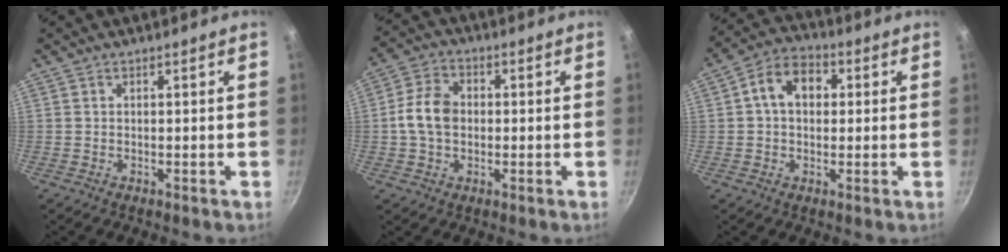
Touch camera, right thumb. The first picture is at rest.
{"total": 8.1, "force": [-0.2, 6.0, 5.4], "torque": [-0.086, 0.021, -0.014]}
{"total": 8.7, "force": [1.4, 6.4, 5.8], "torque": [-0.069, 0.021, 0.008]}